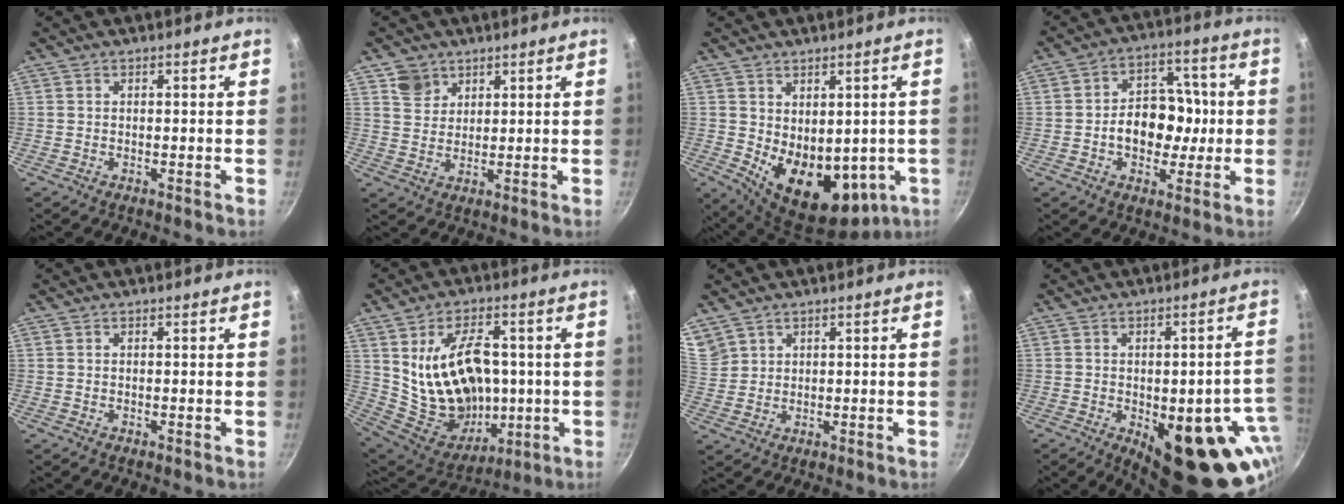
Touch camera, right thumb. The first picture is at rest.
{"total": 4.8, "force": [2.9, 3.7, 1.2], "torque": [0.002, -0.005, 0.055]}
{"total": 14.9, "force": [-0.6, 9.9, 11.1], "torque": [-0.144, -0.032, 0.025]}
{"total": 12.2, "force": [-1.1, 9.1, 8.0], "torque": [-0.074, 0.020, -0.027]}
{"total": 0.0}
{"total": 21.0, "force": [1.9, 14.1, 15.4], "torque": [-0.229, -0.012, 0.062]}
{"total": 6.8, "force": [4.6, 4.7, 1.8], "torque": [-0.025, 0.007, 0.105]}
{"total": 21.0, "force": [-6.9, 8.8, 17.8], "torque": [-0.162, 0.005, -0.077]}